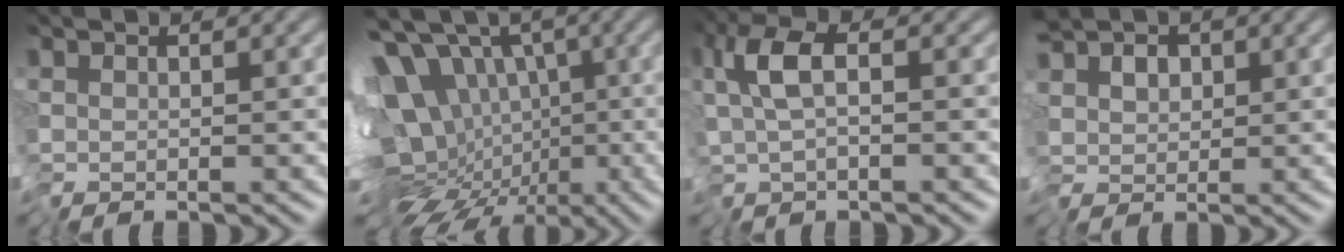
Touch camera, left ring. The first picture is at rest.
{"total": 14.8, "force": [0.7, 11.0, 9.9], "torque": [-0.165, -0.015, 0.031]}
{"total": 3.7, "force": [-1.0, 1.3, 3.4], "torque": [-0.066, 0.001, -0.029]}
{"total": 2.8, "force": [0.3, 1.7, 2.2], "torque": [-0.046, -0.001, 0.001]}